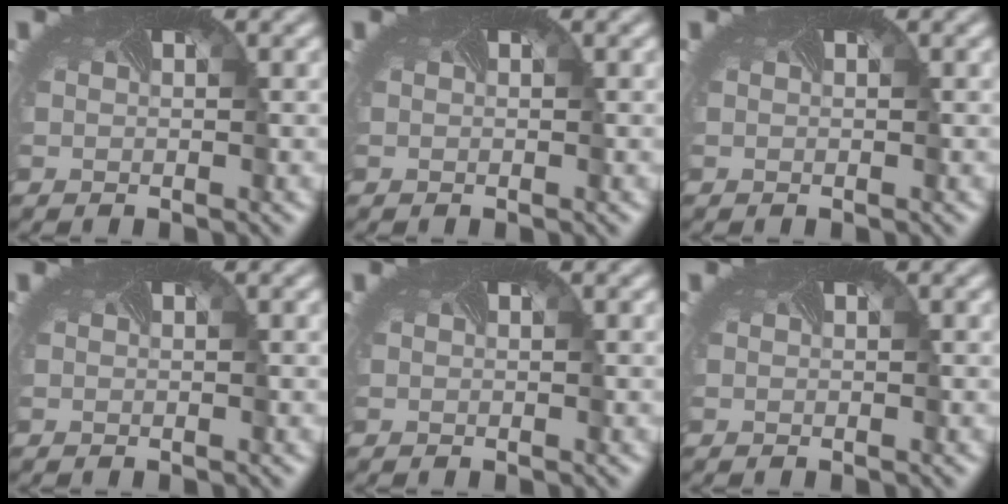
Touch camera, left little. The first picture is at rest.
{"total": 0.0}
{"total": 0.0}
{"total": 0.0}
{"total": 0.0}
{"total": 0.0}